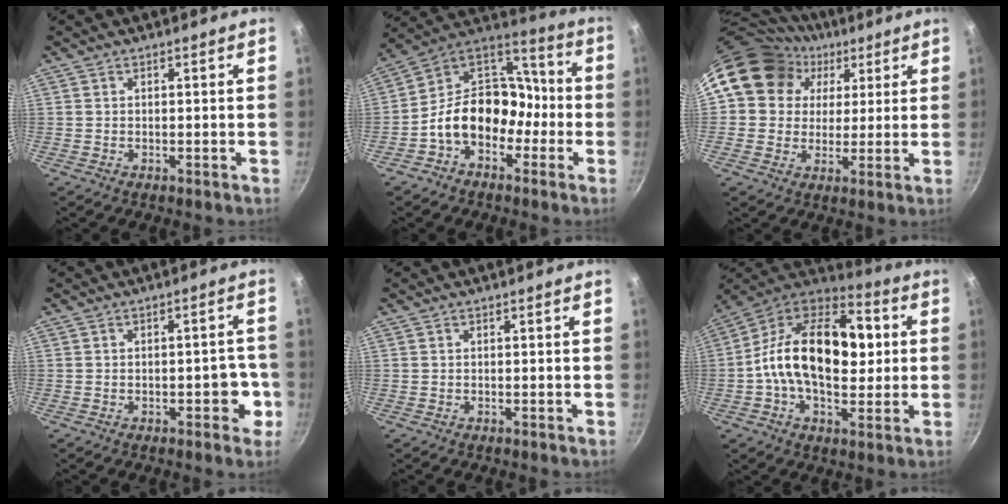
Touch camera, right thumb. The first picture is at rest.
{"total": 15.9, "force": [-5.3, 11.8, 9.2], "torque": [-0.093, 0.077, -0.114]}
{"total": 16.1, "force": [5.6, 13.7, 6.4], "torque": [-0.095, 0.014, 0.087]}
{"total": 5.2, "force": [-1.7, 2.9, 4.0], "torque": [-0.016, 0.020, -0.022]}
{"total": 0.0}
{"total": 23.6, "force": [1.2, 14.4, 18.7], "torque": [-0.289, 0.029, -0.005]}